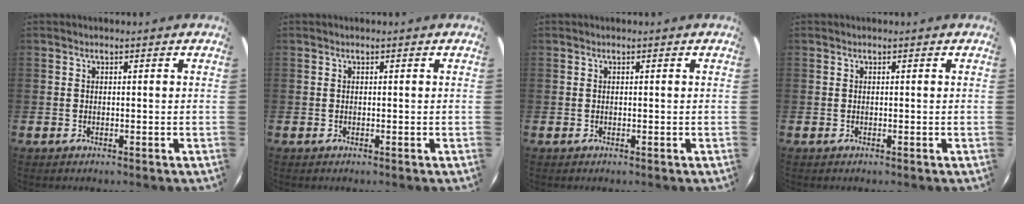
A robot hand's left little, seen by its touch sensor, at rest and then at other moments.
{"total": 0.0}
{"total": 0.0}
{"total": 0.0}